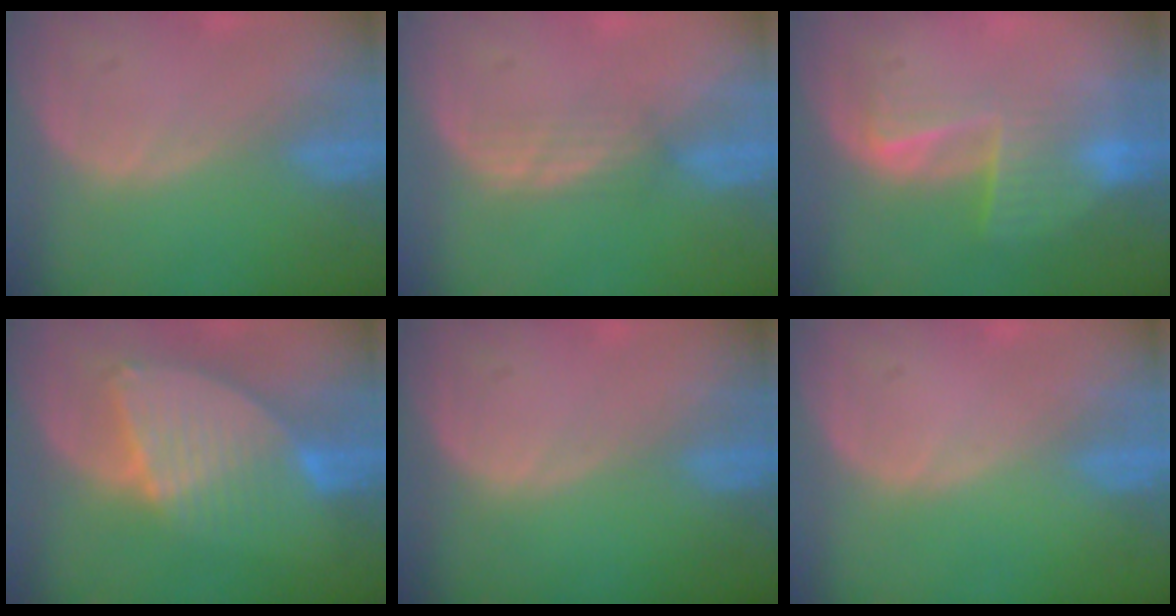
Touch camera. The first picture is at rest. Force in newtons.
{"total": 2.1, "press": 2.1, "slide": 0.2}
{"total": 6.7, "press": 5.7, "slide": 3.5}
{"total": 8.4, "press": 7.3, "slide": 4.1}
{"total": 0.0}
{"total": 0.0}